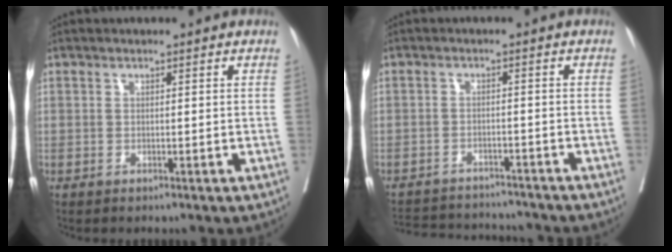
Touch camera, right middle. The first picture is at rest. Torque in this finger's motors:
{"motor_torque": [0.61, -0.85, 0.02, 0.00]}